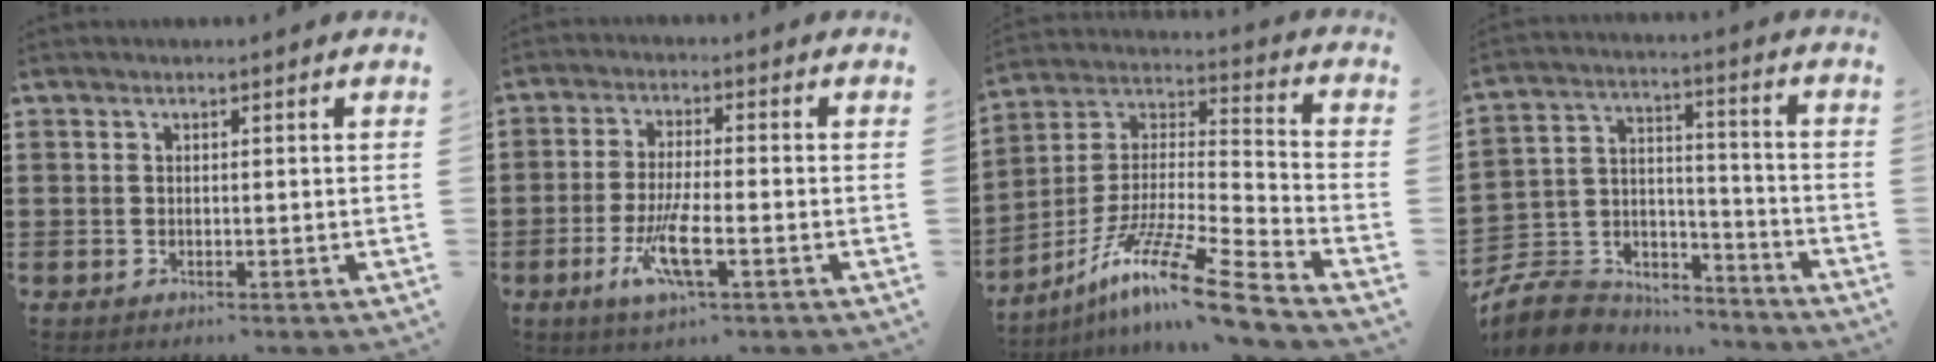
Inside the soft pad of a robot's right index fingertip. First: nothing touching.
{"total": 6.8, "force": [-2.9, 1.1, 6.1], "torque": [-0.132, -0.017, -0.056]}
{"total": 14.0, "force": [-10.7, 0.5, 9.0], "torque": [-0.167, 0.014, -0.206]}
{"total": 8.4, "force": [-7.5, 3.6, 1.2], "torque": [-0.046, 0.012, -0.148]}